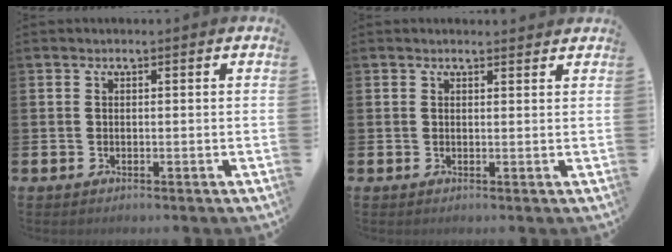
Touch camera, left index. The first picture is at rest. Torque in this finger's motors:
{"motor_torque": [0.35, -0.52, -0.04, -0.01]}